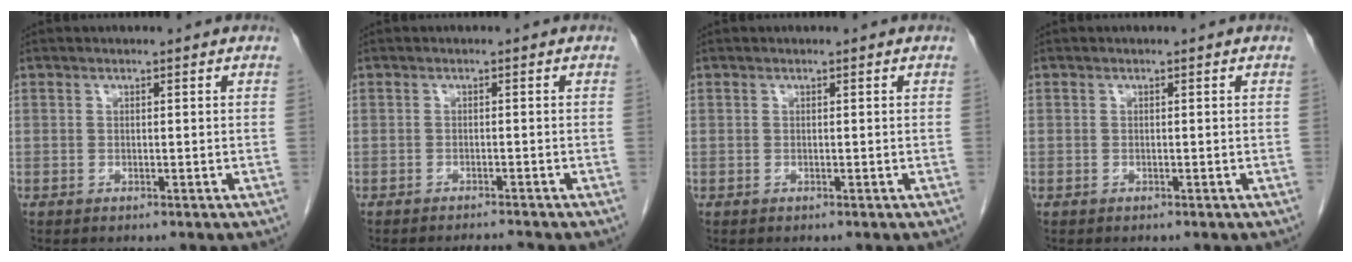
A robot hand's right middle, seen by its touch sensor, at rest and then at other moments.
{"total": 2.2, "force": [-2.0, -0.8, 0.2], "torque": [-0.006, -0.012, -0.029]}
{"total": 0.0}
{"total": 0.0}